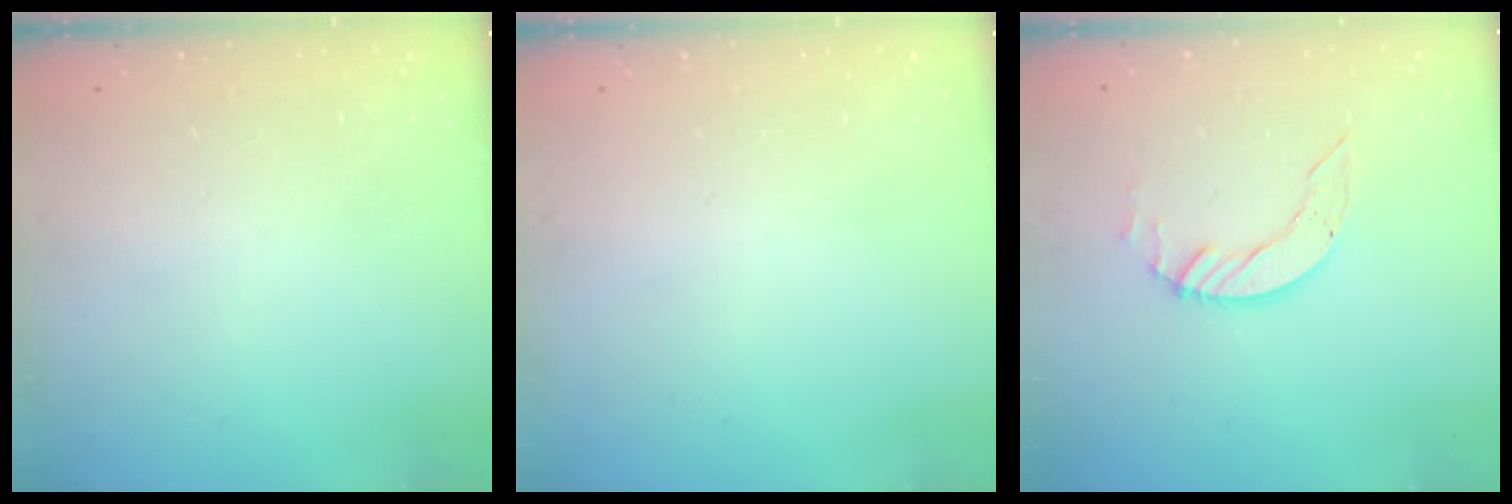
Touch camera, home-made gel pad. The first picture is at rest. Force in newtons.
{"total": 0.0}
{"total": 5.4, "press": 5.4, "slide": 0.1}